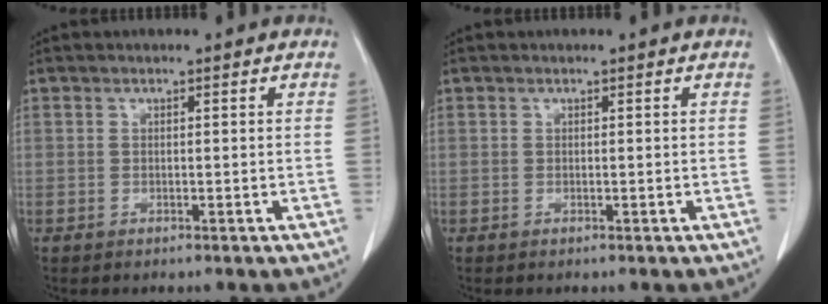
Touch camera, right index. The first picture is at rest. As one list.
[{"total": 0.0}]